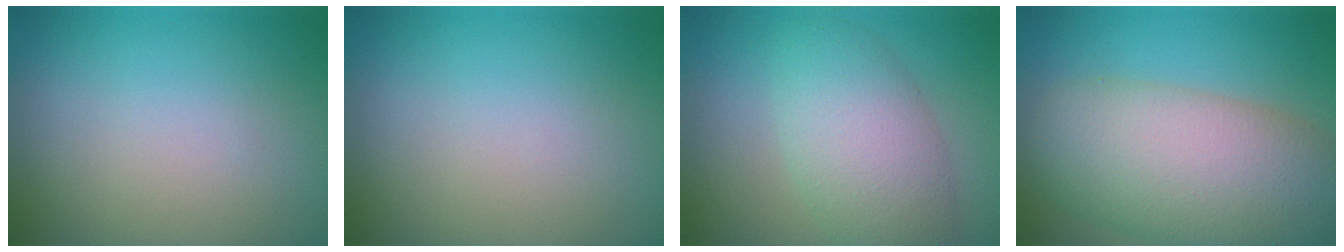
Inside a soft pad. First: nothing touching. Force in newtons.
{"total": 0.0}
{"total": 6.0, "press": 6.0, "slide": 0.1}
{"total": 11.1, "press": 11.0, "slide": 0.6}